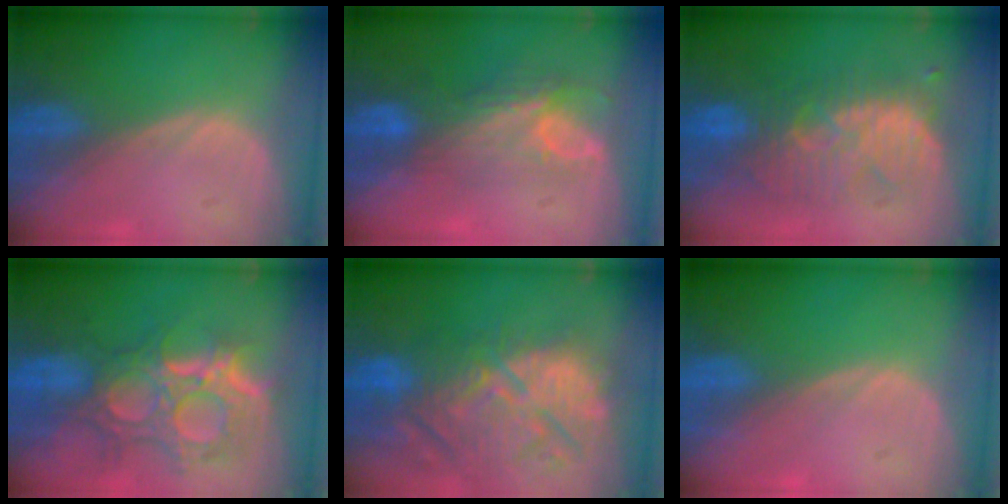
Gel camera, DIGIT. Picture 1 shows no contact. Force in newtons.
{"total": 7.9, "press": 6.8, "slide": 3.9}
{"total": 9.1, "press": 9.1, "slide": 0.6}
{"total": 12.1, "press": 10.8, "slide": 5.4}
{"total": 14.6, "press": 12.7, "slide": 7.2}
{"total": 0.0}